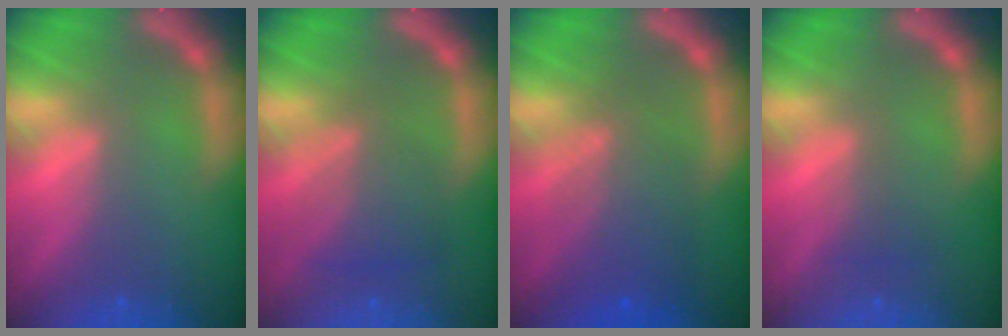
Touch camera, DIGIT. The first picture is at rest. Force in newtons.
{"total": 4.6}
{"total": 6.1}
{"total": 1.5}